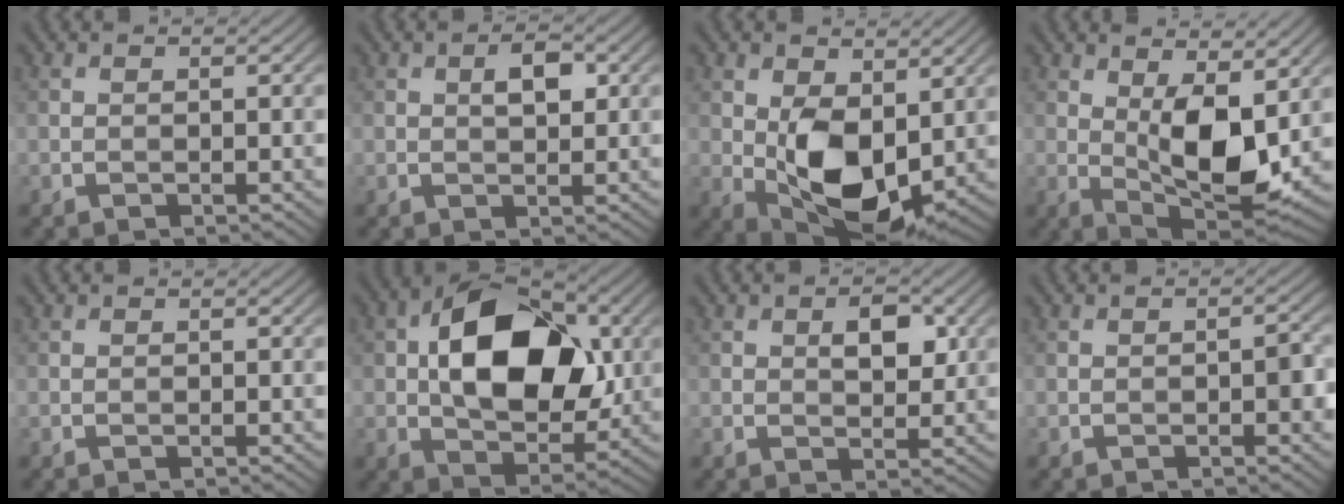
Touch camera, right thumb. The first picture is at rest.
{"total": 2.9, "force": [0.8, 1.4, 2.4], "torque": [-0.037, 0.001, 0.012]}
{"total": 10.7, "force": [0.2, 6.5, 8.5], "torque": [-0.172, -0.014, 0.008]}
{"total": 10.7, "force": [1.7, 4.8, 9.4], "torque": [-0.168, -0.013, 0.034]}
{"total": 0.0}
{"total": 14.4, "force": [2.0, 9.1, 10.9], "torque": [-0.185, 0.008, 0.033]}
{"total": 4.0, "force": [1.1, 2.2, 3.2], "torque": [-0.051, -0.002, 0.018]}
{"total": 1.8, "force": [-0.5, 0.6, 1.6], "torque": [-0.019, 0.005, -0.009]}